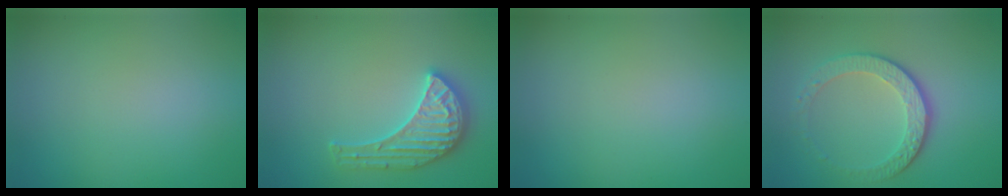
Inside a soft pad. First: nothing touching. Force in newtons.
{"total": 3.6, "press": 3.5, "slide": 0.5}
{"total": 0.0}
{"total": 4.1, "press": 3.0, "slide": 2.8}